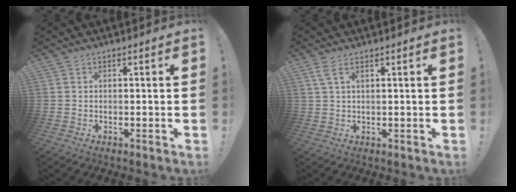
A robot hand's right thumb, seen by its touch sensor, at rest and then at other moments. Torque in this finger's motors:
{"motor_torque": [0.05, 0.04, 0.45, -0.06, 0.06]}